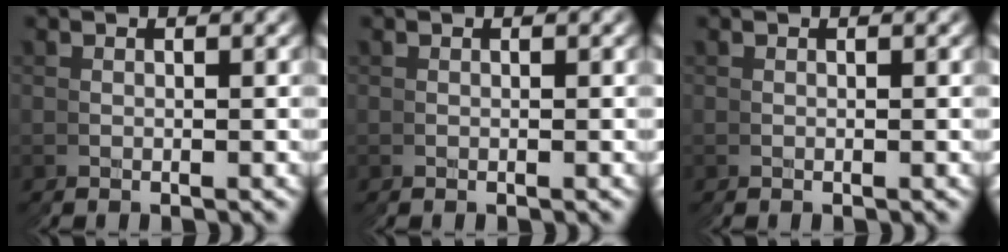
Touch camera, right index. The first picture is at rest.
{"total": 0.0}
{"total": 0.0}